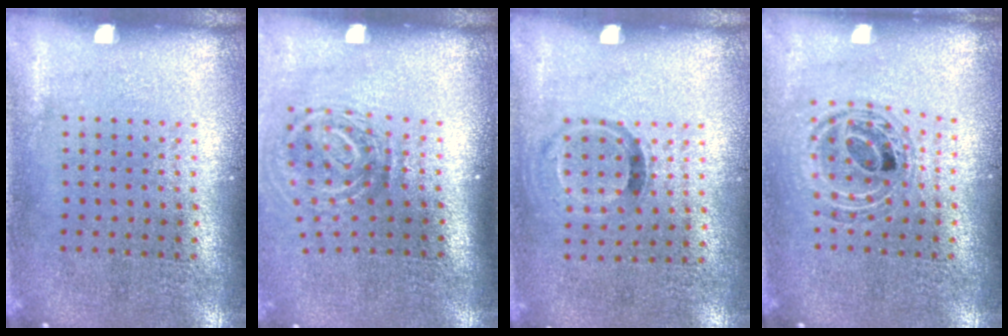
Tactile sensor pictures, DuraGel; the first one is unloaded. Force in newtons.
{"total": 1.9, "press": 1.2, "slide": 1.5}
{"total": 0.8, "press": 0.6, "slide": 0.6}
{"total": 0.5, "press": 0.5, "slide": 0.1}